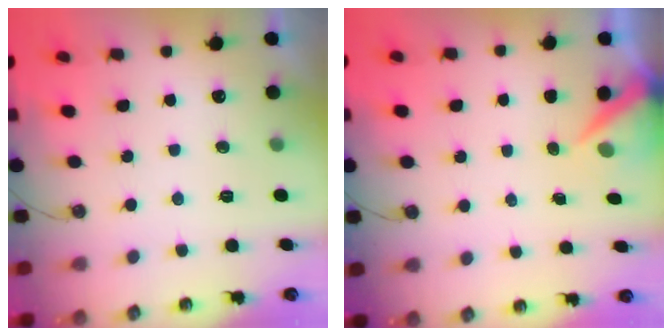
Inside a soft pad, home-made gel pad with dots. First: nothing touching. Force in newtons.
{"total": 4.8, "press": 4.7, "slide": 0.5}